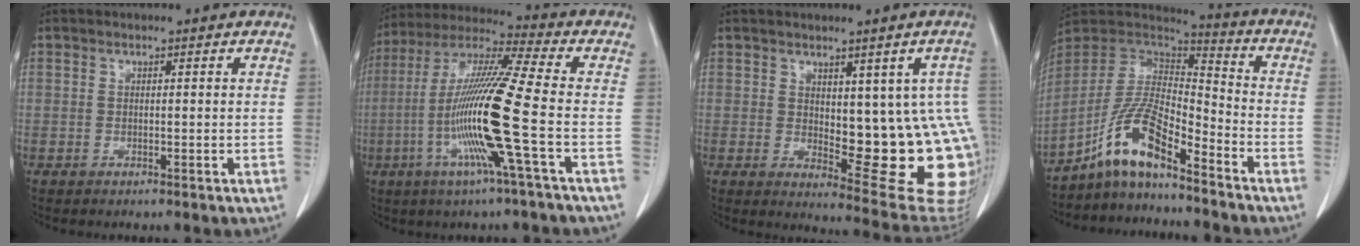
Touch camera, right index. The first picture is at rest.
{"total": 16.4, "force": [-4.1, -1.4, 15.9], "torque": [-0.317, -0.011, -0.092]}
{"total": 15.5, "force": [0.2, 5.9, 14.4], "torque": [-0.129, 0.000, 0.020]}
{"total": 11.0, "force": [-7.8, 2.2, 7.5], "torque": [-0.160, 0.020, -0.148]}